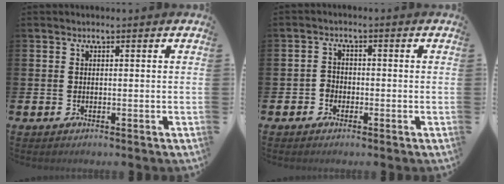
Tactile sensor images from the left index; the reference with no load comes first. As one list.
[{"total": 2.0, "force": [-1.1, 1.6, 0.3], "torque": [-0.005, 0.005, -0.026]}]